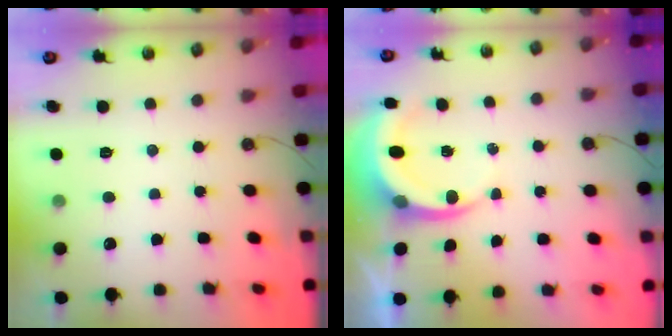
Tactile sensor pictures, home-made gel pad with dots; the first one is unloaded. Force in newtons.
{"total": 4.6, "press": 4.6, "slide": 0.2}